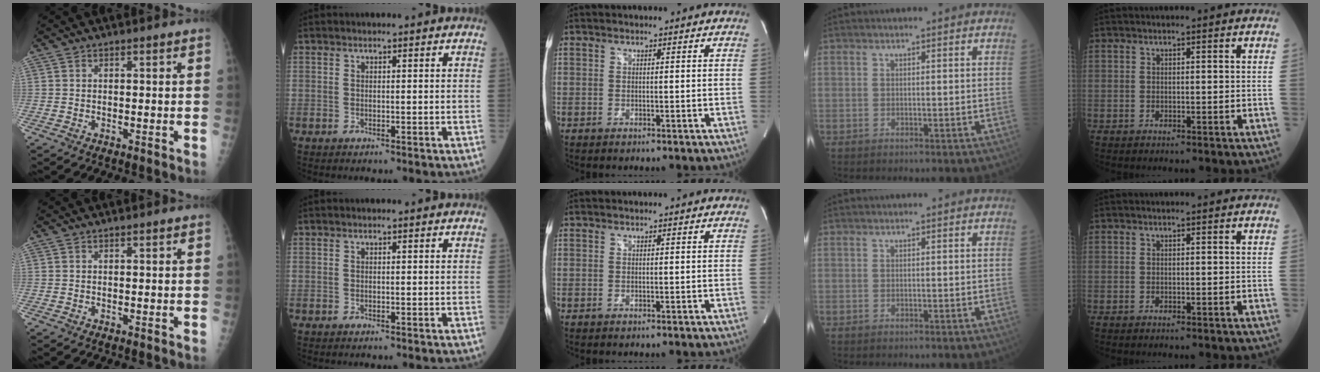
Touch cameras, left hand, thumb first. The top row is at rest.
{}